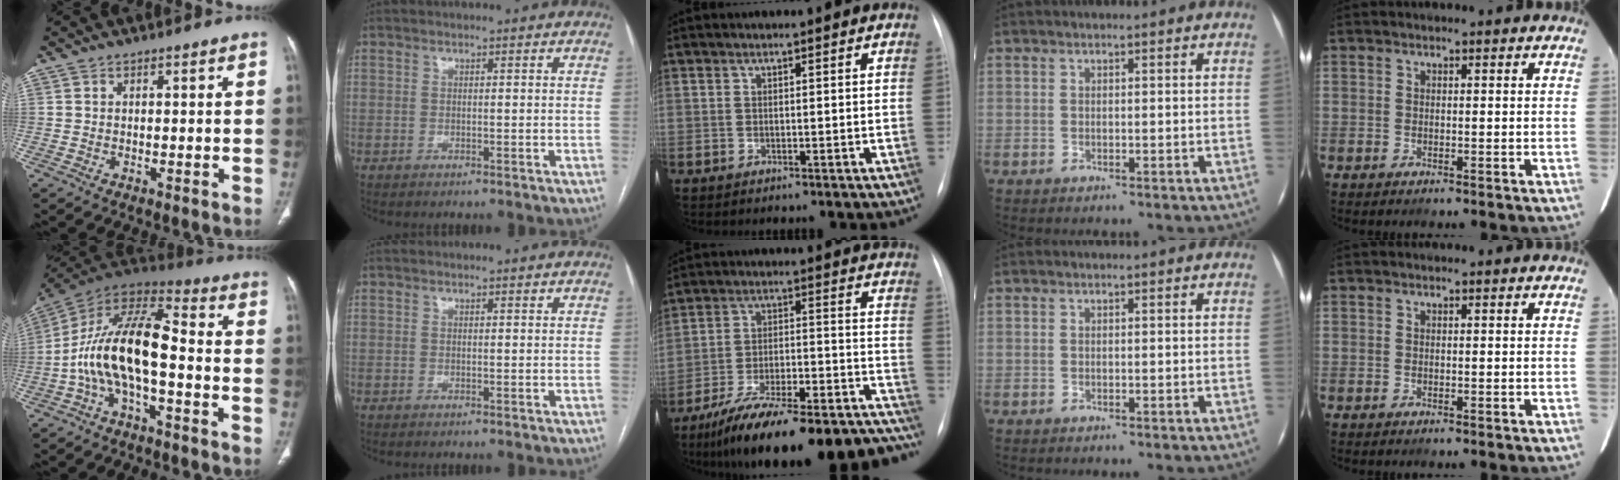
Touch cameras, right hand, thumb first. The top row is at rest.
{"thumb": {"total": 16.1, "force": [-3.5, 6.8, 14.2], "torque": [-0.263, 0.068, -0.071]}, "middle": {"total": 27.2, "force": [-22.8, 6.3, 13.4], "torque": [-0.152, 0.015, -0.325]}}